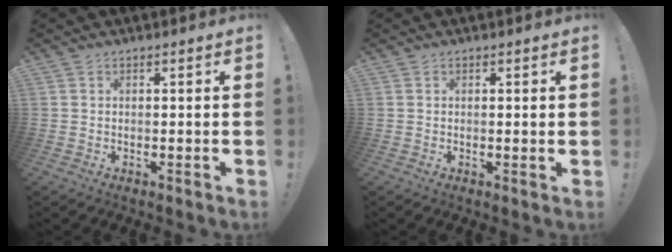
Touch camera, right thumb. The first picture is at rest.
{"total": 1.0, "force": [0.5, -0.1, 0.8], "torque": [-0.010, -0.002, 0.006]}